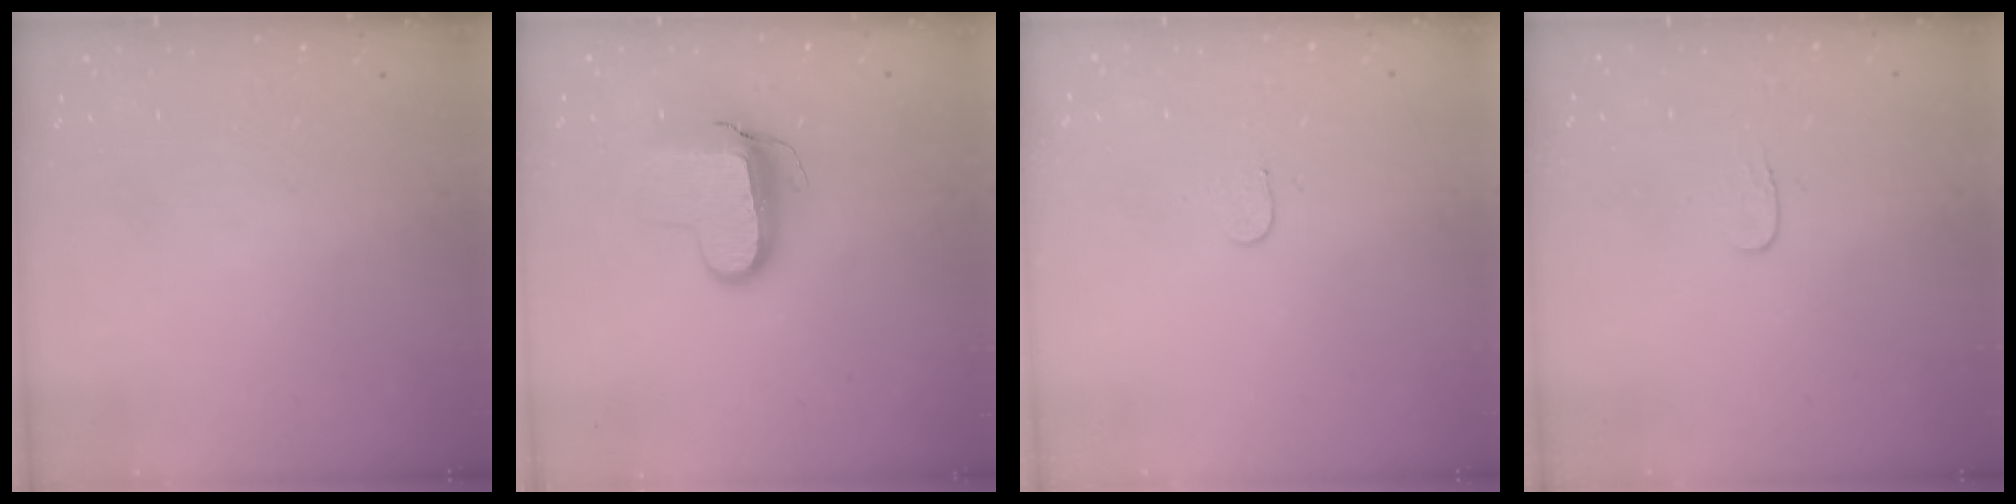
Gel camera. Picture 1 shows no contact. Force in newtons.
{"total": 9.9, "press": 9.9, "slide": 0.9}
{"total": 3.4, "press": 3.4, "slide": 0.2}
{"total": 3.5, "press": 3.5, "slide": 0.4}